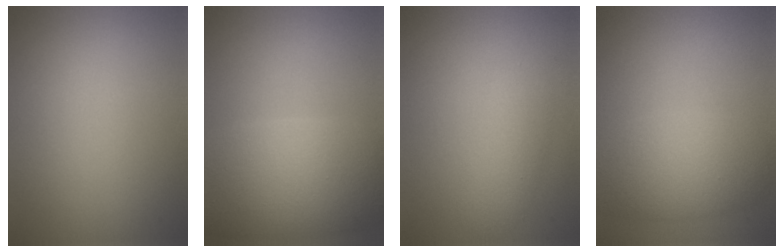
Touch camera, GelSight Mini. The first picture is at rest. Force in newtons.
{"total": 9.4, "press": 9.3, "slide": 0.8}
{"total": 2.2, "press": 2.2, "slide": 0.1}
{"total": 5.7, "press": 5.6, "slide": 0.6}